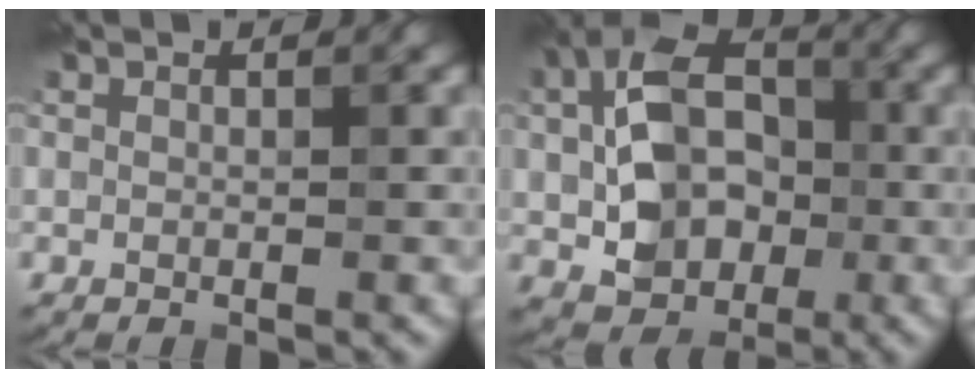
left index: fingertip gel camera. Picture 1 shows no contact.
{"total": 9.9, "force": [-0.5, 7.2, 6.9], "torque": [-0.116, 0.008, -0.016]}